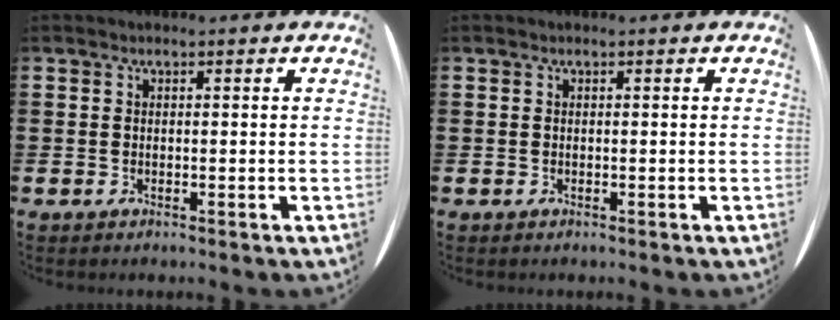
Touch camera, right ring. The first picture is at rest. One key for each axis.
{"total": 0.0}